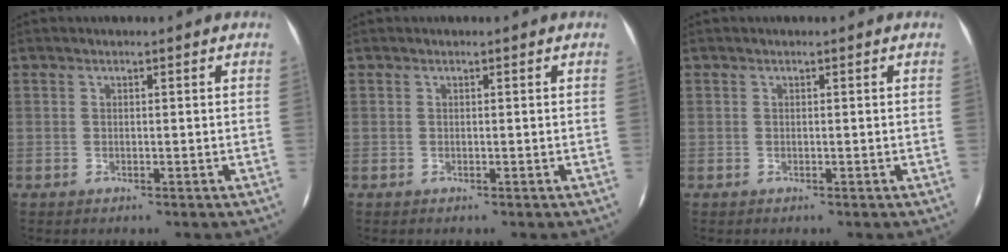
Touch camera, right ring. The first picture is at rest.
{"total": 0.0}
{"total": 0.0}